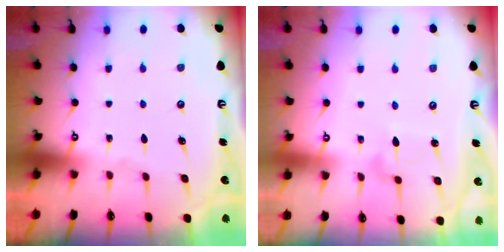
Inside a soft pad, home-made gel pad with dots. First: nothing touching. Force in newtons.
{"total": 6.1, "press": 6.1, "slide": 0.4}